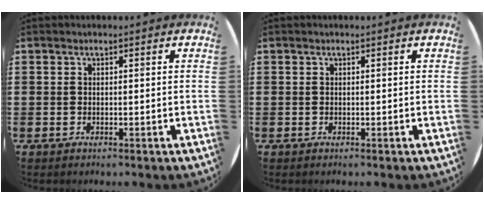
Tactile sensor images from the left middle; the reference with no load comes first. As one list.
[{"total": 0.0}]